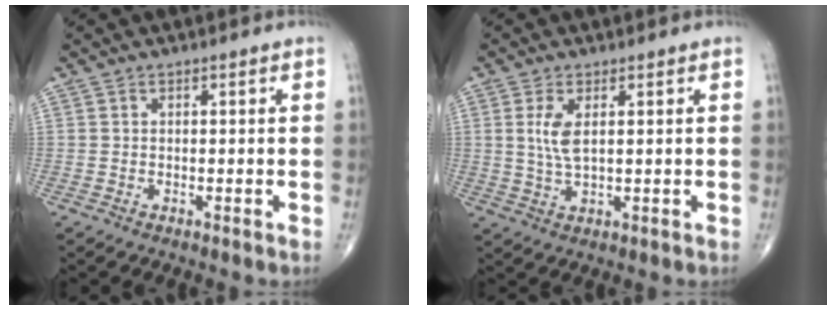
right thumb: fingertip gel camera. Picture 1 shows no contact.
{"total": 4.5, "force": [1.2, 1.8, 4.0], "torque": [-0.085, -0.008, 0.031]}